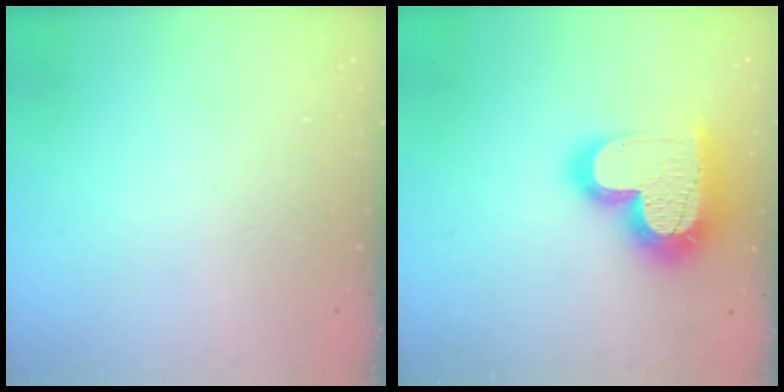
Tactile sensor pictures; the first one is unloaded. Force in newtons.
{"total": 23.3, "press": 23.2, "slide": 1.9}